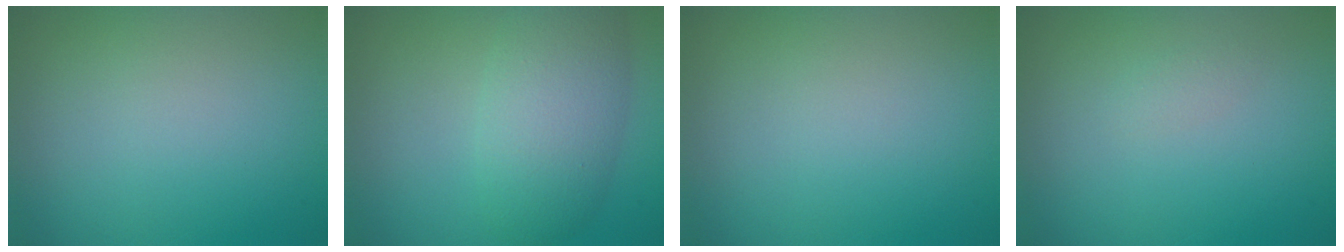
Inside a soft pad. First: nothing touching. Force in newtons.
{"total": 5.8, "press": 5.8, "slide": 0.2}
{"total": 0.0}
{"total": 0.6, "press": 0.6, "slide": 0.0}